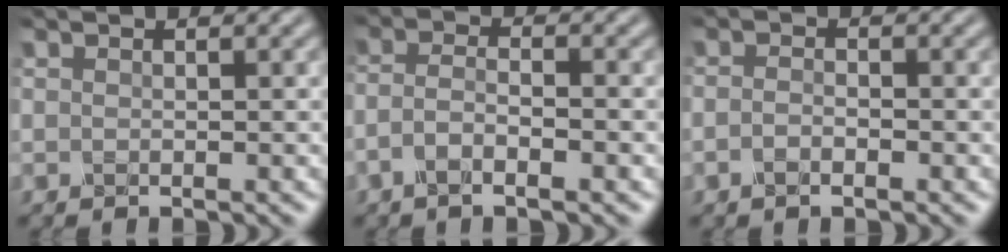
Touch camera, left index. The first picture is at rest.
{"total": 2.8, "force": [-1.4, 0.8, 2.3], "torque": [-0.047, 0.002, -0.035]}
{"total": 1.3, "force": [-0.7, 0.5, 1.0], "torque": [-0.023, -0.001, -0.015]}